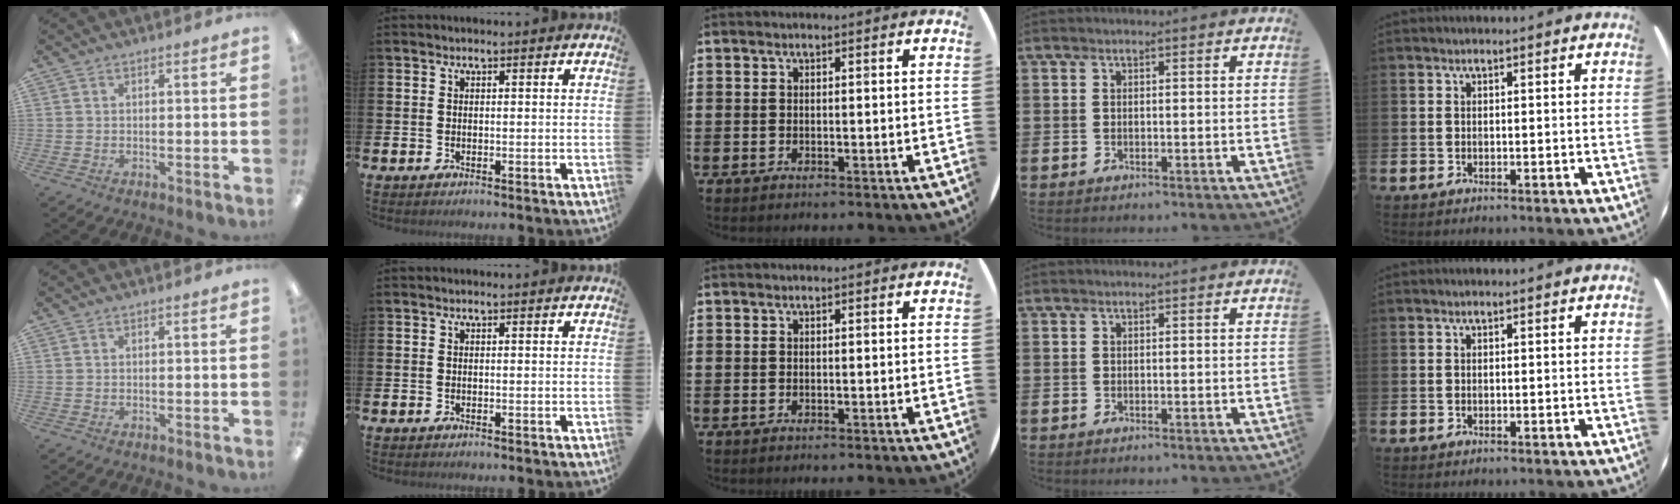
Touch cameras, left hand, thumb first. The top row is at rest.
{}